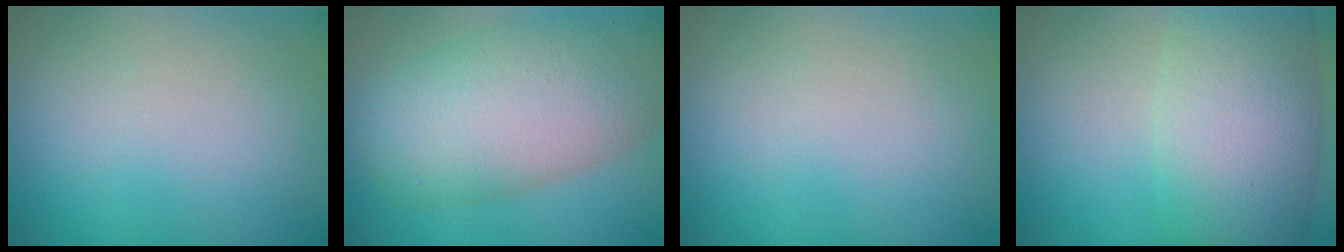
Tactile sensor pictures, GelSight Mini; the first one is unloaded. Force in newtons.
{"total": 9.7, "press": 9.7, "slide": 0.8}
{"total": 0.0}
{"total": 8.1, "press": 8.1, "slide": 0.5}